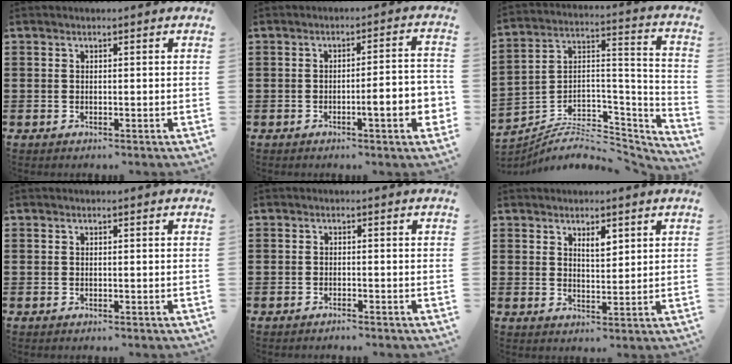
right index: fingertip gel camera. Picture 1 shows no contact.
{"total": 5.6, "force": [-1.8, 0.4, 5.3], "torque": [-0.078, -0.010, -0.031]}
{"total": 6.3, "force": [-5.3, 2.8, 2.1], "torque": [-0.035, 0.001, -0.101]}
{"total": 0.0}
{"total": 1.0, "force": [-1.0, -0.1, 0.2], "torque": [-0.006, 0.000, -0.020]}
{"total": 2.7, "force": [1.9, 1.0, 1.7], "torque": [-0.027, 0.001, 0.031]}